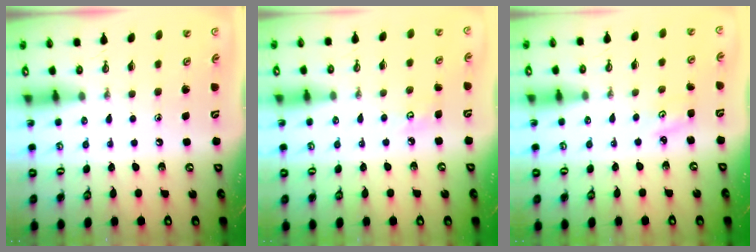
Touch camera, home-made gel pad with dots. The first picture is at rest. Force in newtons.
{"total": 4.4, "press": 4.4, "slide": 0.4}
{"total": 2.6, "press": 2.6, "slide": 0.4}